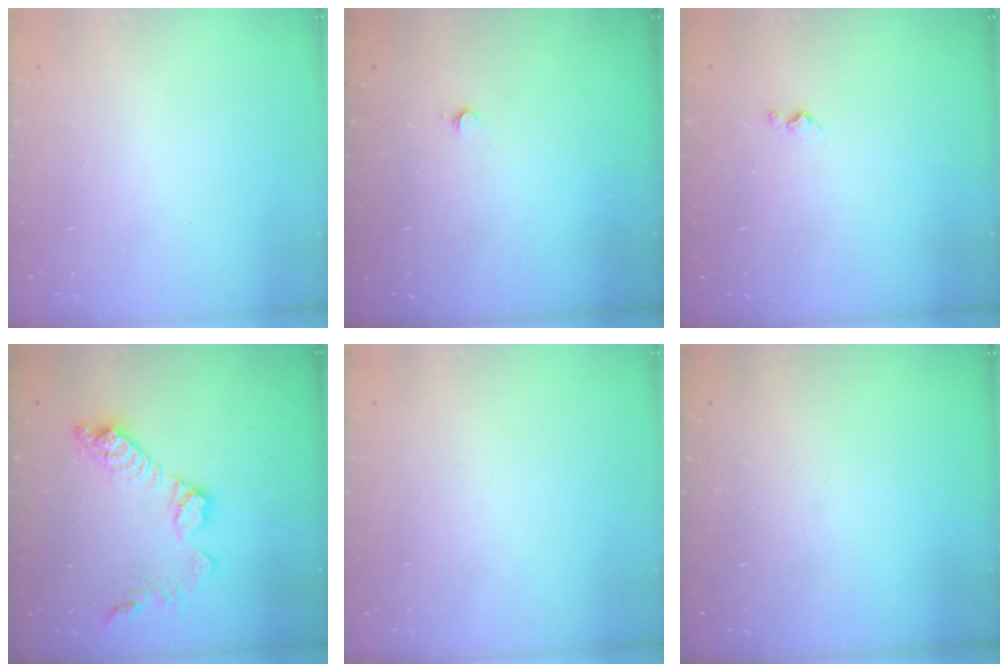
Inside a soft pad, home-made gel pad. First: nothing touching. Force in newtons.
{"total": 2.7, "press": 2.7, "slide": 0.5}
{"total": 2.9, "press": 2.9, "slide": 0.5}
{"total": 13.8, "press": 13.8, "slide": 0.7}
{"total": 0.0}
{"total": 0.0}